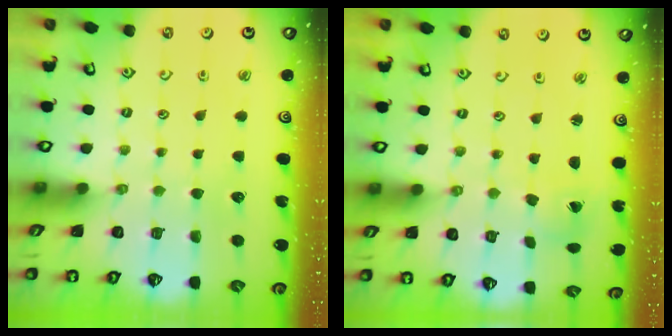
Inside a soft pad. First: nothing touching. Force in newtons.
{"total": 0.0}